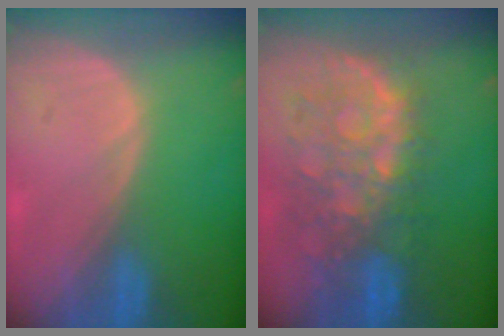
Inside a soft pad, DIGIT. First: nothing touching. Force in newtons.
{"total": 10.4, "press": 9.4, "slide": 4.6}